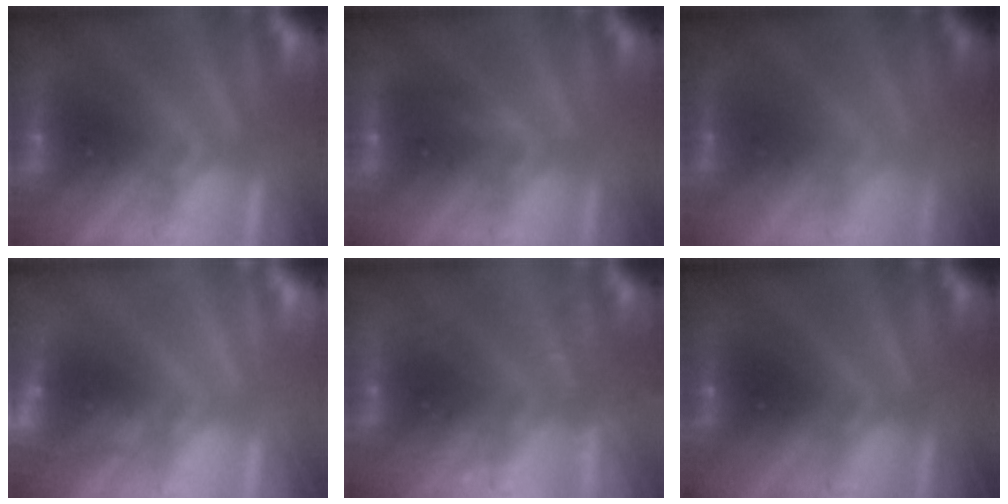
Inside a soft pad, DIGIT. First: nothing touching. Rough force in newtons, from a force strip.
{"total": 3.2}
{"total": 1.5}
{"total": 2.7}
{"total": 2.6}
{"total": 2.1}